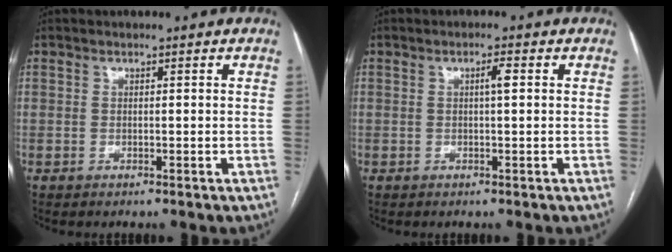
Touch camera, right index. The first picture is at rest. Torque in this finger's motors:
{"motor_torque": [0.11, 0.09, 0.02, 0.03]}